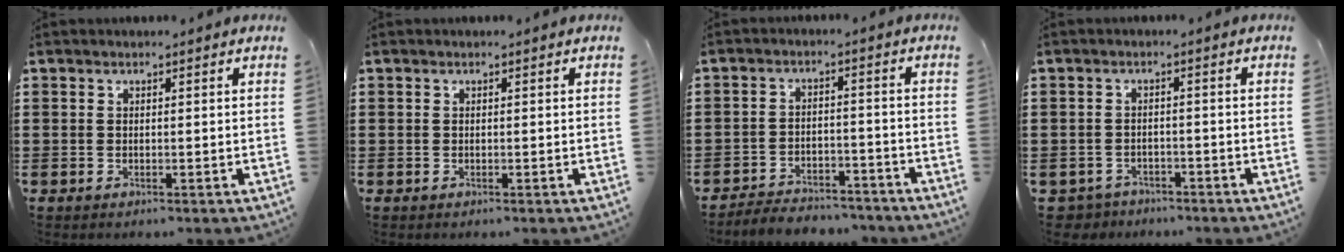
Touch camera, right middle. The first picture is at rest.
{"total": 0.0}
{"total": 4.4, "force": [-4.3, 0.8, 0.1], "torque": [-0.005, 0.010, -0.092]}
{"total": 2.0, "force": [-1.8, 0.8, -0.2], "torque": [-0.004, 0.002, -0.044]}